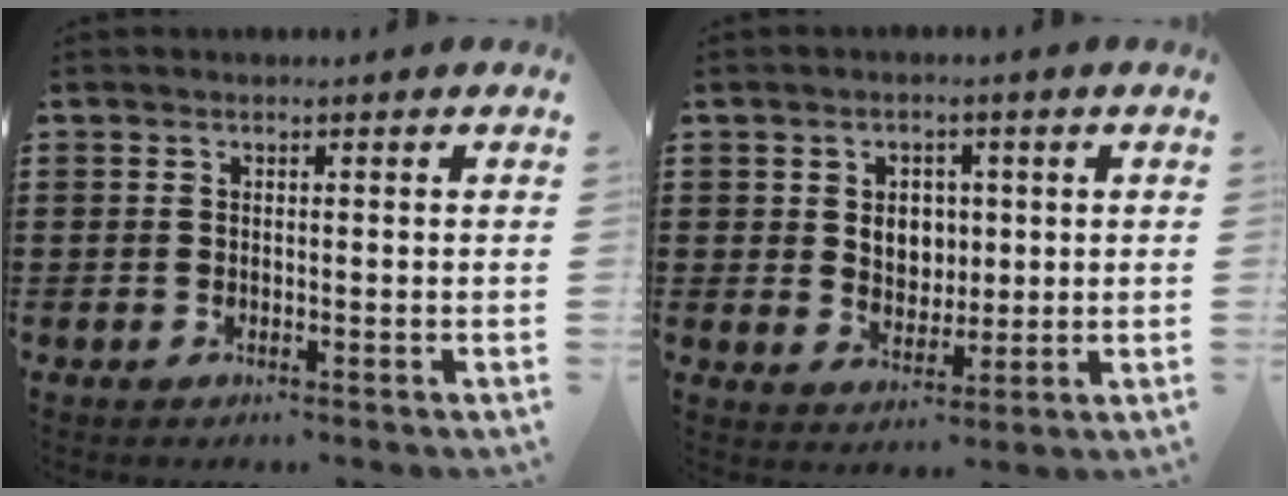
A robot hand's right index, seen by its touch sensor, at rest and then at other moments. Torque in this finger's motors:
{"motor_torque": [0.77, 0.49, 0.23, 0.06]}